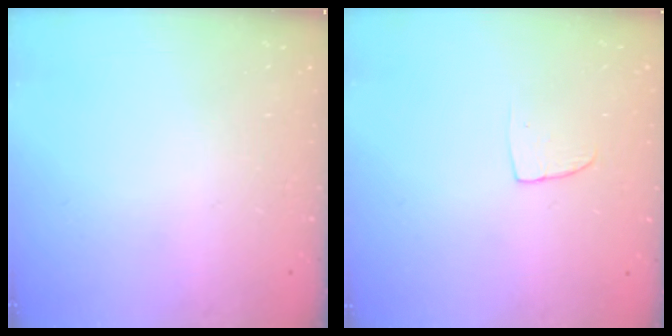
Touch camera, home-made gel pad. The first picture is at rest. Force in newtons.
{"total": 3.3, "press": 3.3, "slide": 0.2}